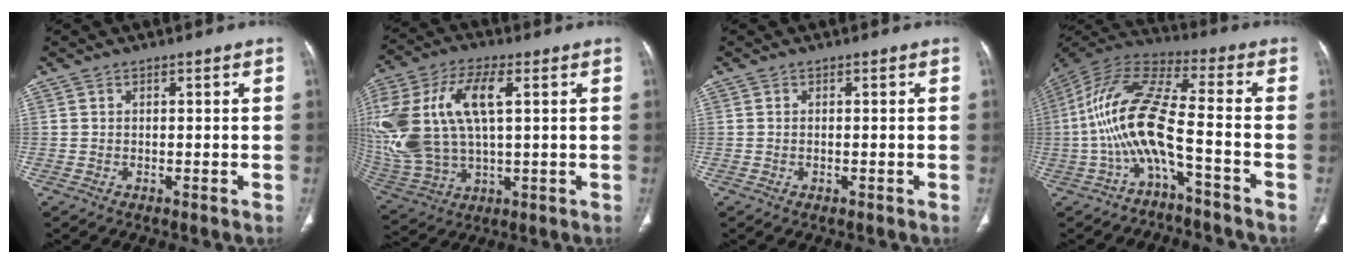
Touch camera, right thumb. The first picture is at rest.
{"total": 23.3, "force": [4.7, 12.0, 19.5], "torque": [-0.446, 0.009, 0.093]}
{"total": 0.6, "force": [-0.2, 0.2, 0.5], "torque": [-0.015, 0.000, -0.002]}
{"total": 13.8, "force": [-4.4, 3.4, 12.6], "torque": [-0.286, 0.077, -0.087]}